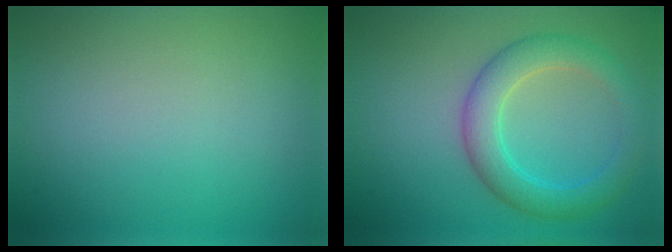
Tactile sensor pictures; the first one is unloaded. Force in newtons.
{"total": 4.5, "press": 4.5, "slide": 0.1}